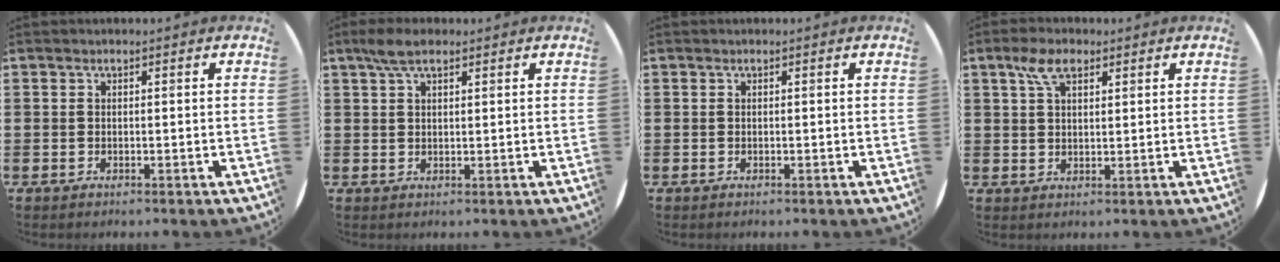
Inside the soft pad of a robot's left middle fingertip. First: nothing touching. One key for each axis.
{"total": 3.8, "fx": 2.5, "fy": 1.5, "fz": 2.4, "tx": -0.052, "ty": 0.008, "tz": 0.046}
{"total": 0.0}
{"total": 4.6, "fx": 2.8, "fy": 2.4, "fz": 2.7, "tx": -0.054, "ty": 0.007, "tz": 0.049}